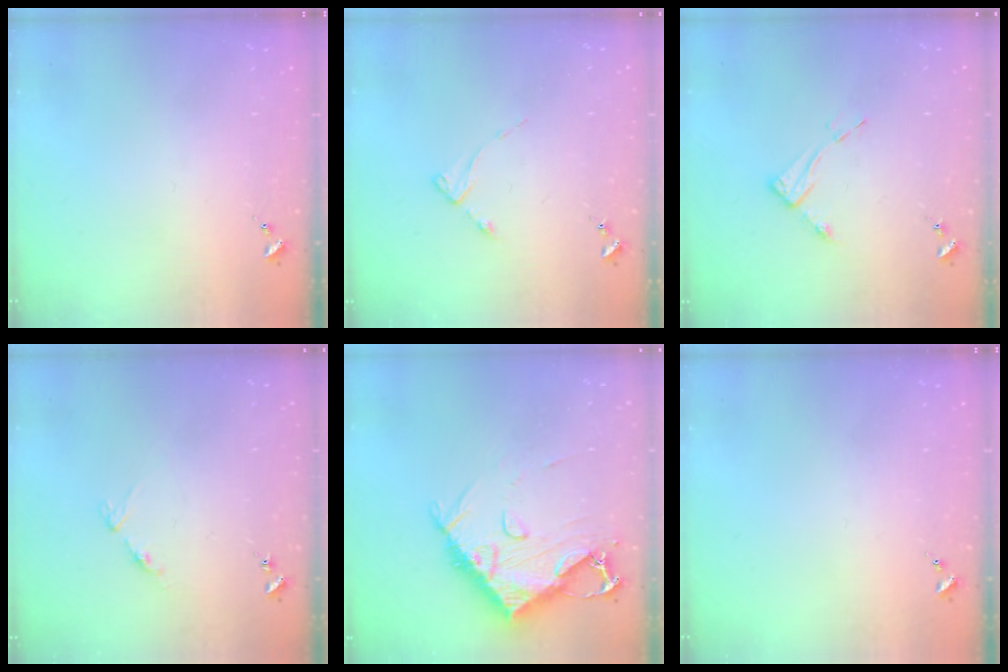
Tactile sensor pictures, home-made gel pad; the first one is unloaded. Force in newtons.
{"total": 2.8, "press": 2.8, "slide": 0.3}
{"total": 6.5, "press": 6.5, "slide": 0.5}
{"total": 7.8, "press": 7.8, "slide": 0.6}
{"total": 13.0, "press": 12.9, "slide": 1.5}
{"total": 0.0}